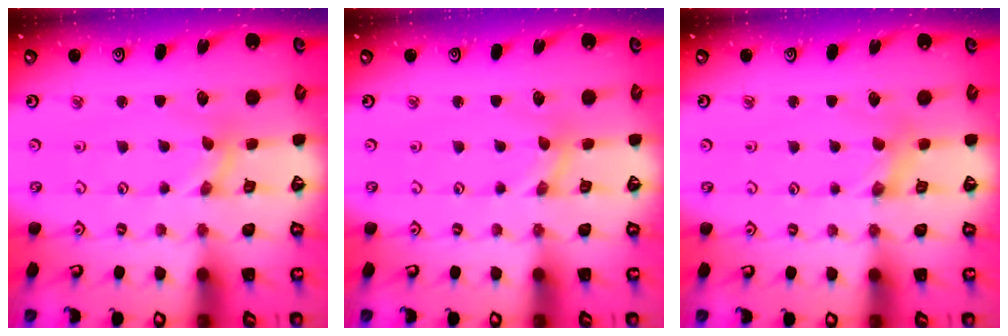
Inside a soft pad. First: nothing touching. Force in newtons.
{"total": 0.0}
{"total": 2.2, "press": 2.2, "slide": 0.3}